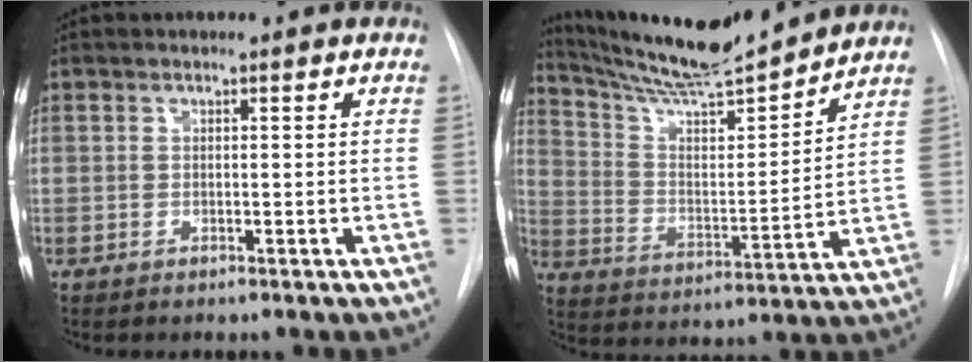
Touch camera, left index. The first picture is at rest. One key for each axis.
{"total": 15.0, "fx": 14.1, "fy": 0.6, "fz": 5.3, "tx": -0.099, "ty": -0.011, "tz": 0.241}